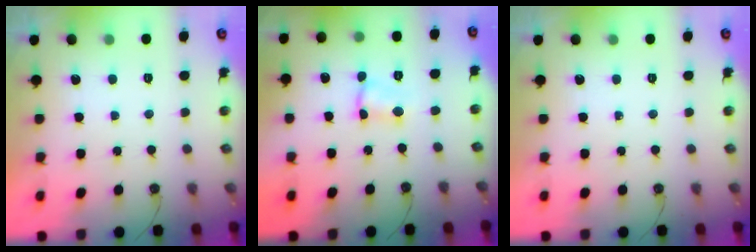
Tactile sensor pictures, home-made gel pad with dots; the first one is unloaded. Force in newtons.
{"total": 2.5, "press": 2.5, "slide": 0.5}
{"total": 0.0}